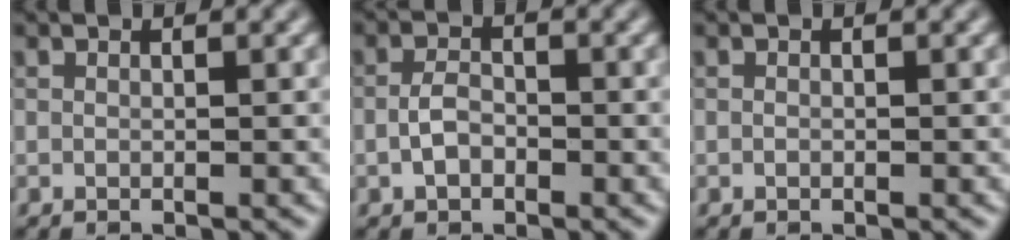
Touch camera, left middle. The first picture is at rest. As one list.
[{"total": 2.1, "force": [-0.7, 1.4, 1.4], "torque": [-0.031, 0.004, -0.019]}, {"total": 0.0}]